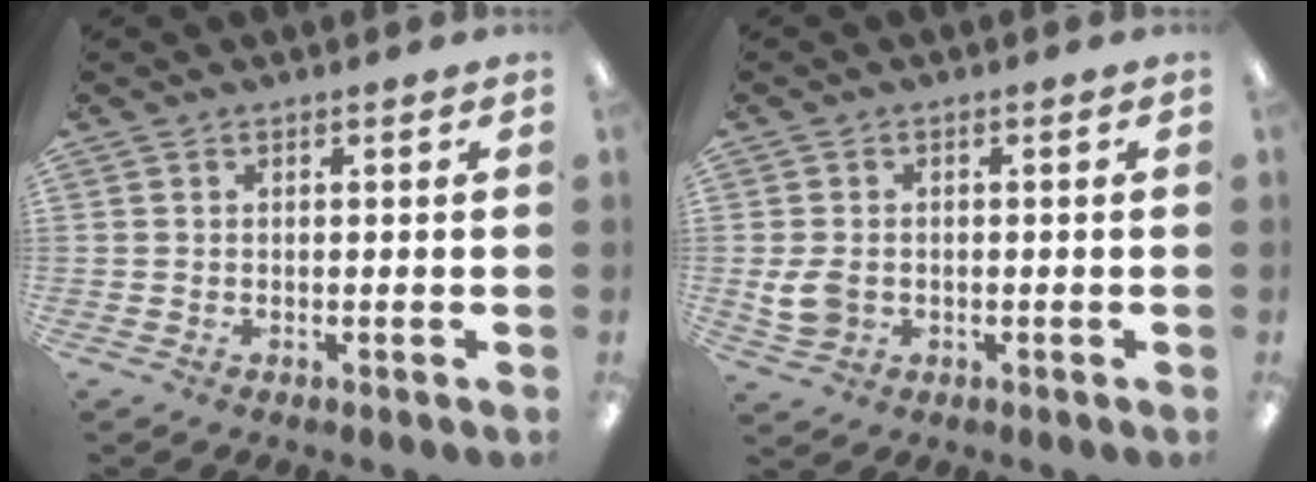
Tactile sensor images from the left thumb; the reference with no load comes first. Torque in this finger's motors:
{"motor_torque": [-0.20, 0.35, 0.16, -0.15, 0.03]}